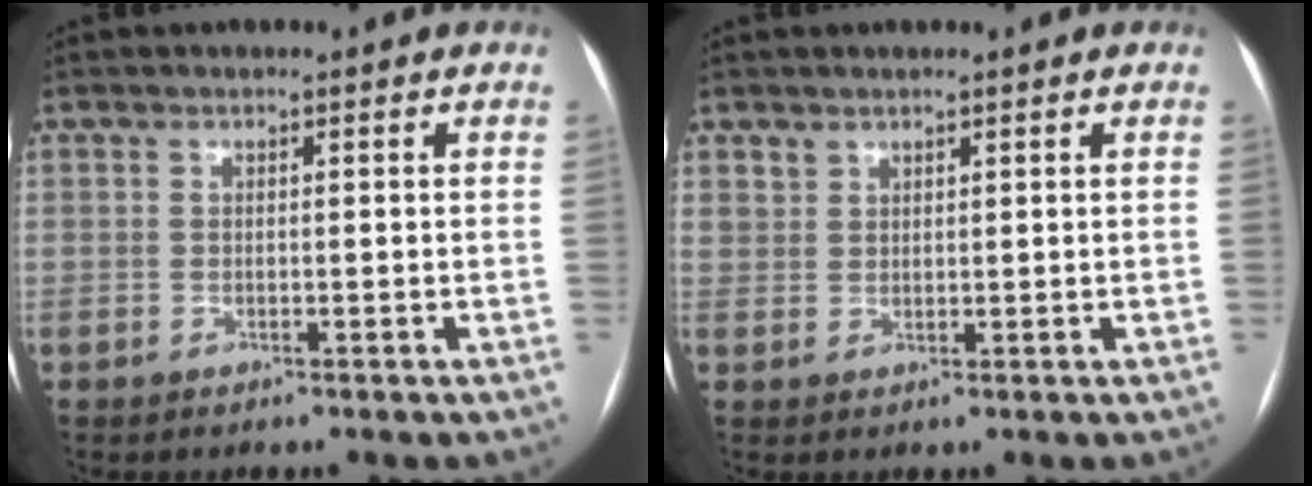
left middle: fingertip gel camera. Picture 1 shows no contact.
{"total": 1.5, "force": [1.2, 0.9, -0.1], "torque": [0.011, 0.001, 0.017]}